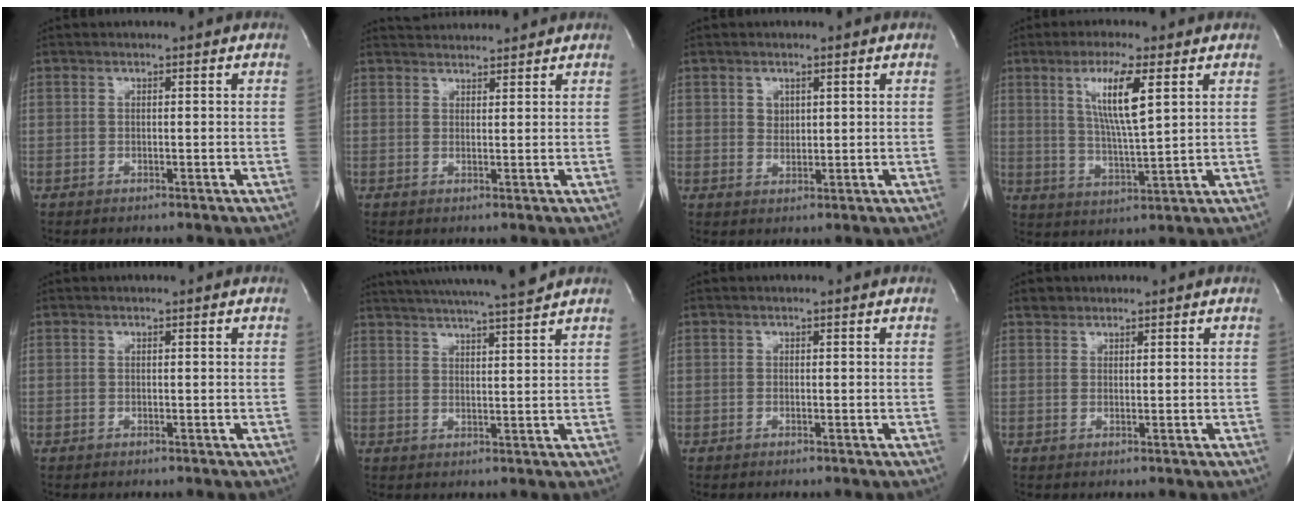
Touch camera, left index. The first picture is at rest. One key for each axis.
{"total": 4.7, "fx": 4.7, "fy": 0.4, "fz": 0.6, "tx": -0.016, "ty": 0.027, "tz": 0.072}
{"total": 1.6, "fx": 0.7, "fy": 1.3, "fz": 0.7, "tx": -0.015, "ty": -0.006, "tz": 0.016}
{"total": 8.5, "fx": 3.1, "fy": 0.3, "fz": 7.9, "tx": -0.154, "ty": -0.011, "tz": 0.058}
{"total": 0.0}
{"total": 13.8, "fx": 12.5, "fy": -0.8, "fz": 5.9, "tx": -0.107, "ty": -0.003, "tz": 0.179}
{"total": 0.0}
{"total": 1.3, "fx": 0.8, "fy": 1.0, "fz": -0.2, "tx": 0.004, "ty": 0.002, "tz": 0.010}